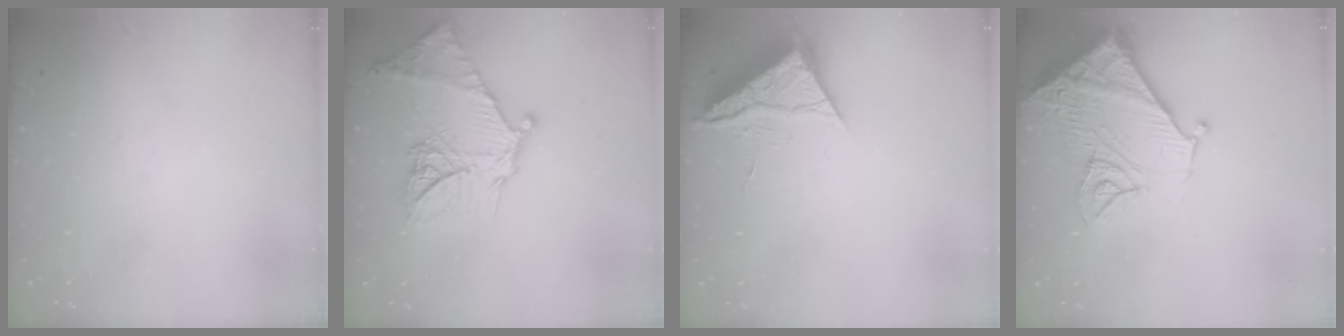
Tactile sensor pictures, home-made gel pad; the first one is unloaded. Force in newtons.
{"total": 20.3, "press": 20.3, "slide": 1.7}
{"total": 6.0, "press": 5.9, "slide": 0.4}
{"total": 18.4, "press": 18.3, "slide": 2.4}